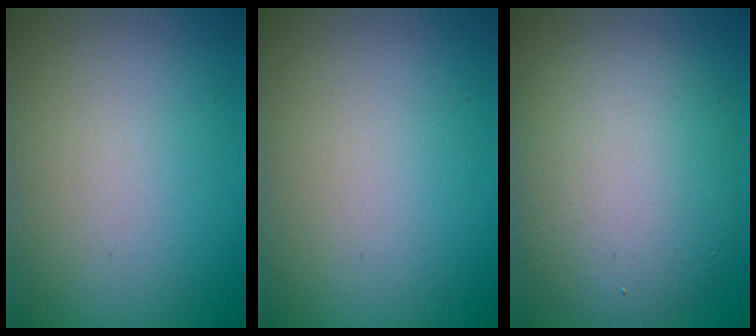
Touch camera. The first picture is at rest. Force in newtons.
{"total": 0.0}
{"total": 8.0, "press": 7.9, "slide": 0.7}